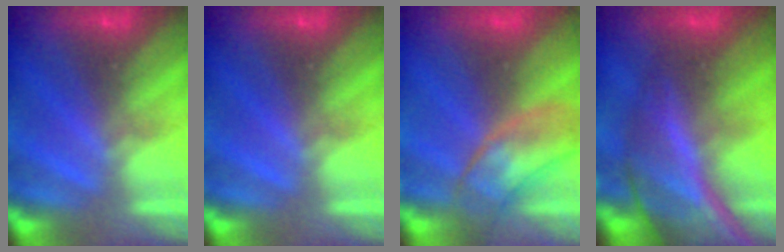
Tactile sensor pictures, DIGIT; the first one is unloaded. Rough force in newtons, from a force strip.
{"total": 0.0}
{"total": 3.3}
{"total": 7.8}